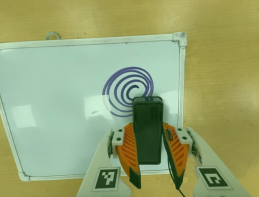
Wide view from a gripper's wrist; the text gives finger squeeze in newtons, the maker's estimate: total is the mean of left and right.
{"total": 4.8, "left": 3.6, "right": 6.0}